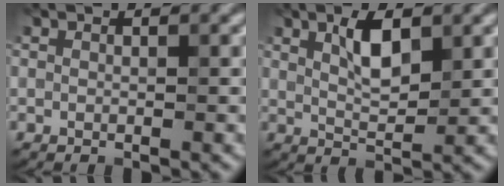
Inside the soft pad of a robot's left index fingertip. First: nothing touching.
{"total": 3.5, "force": [1.5, 1.3, 2.9], "torque": [-0.055, 0.003, 0.028]}